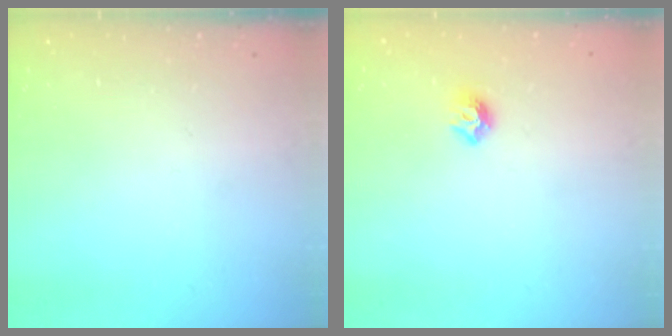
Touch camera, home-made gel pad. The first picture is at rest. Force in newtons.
{"total": 6.1, "press": 6.0, "slide": 0.9}